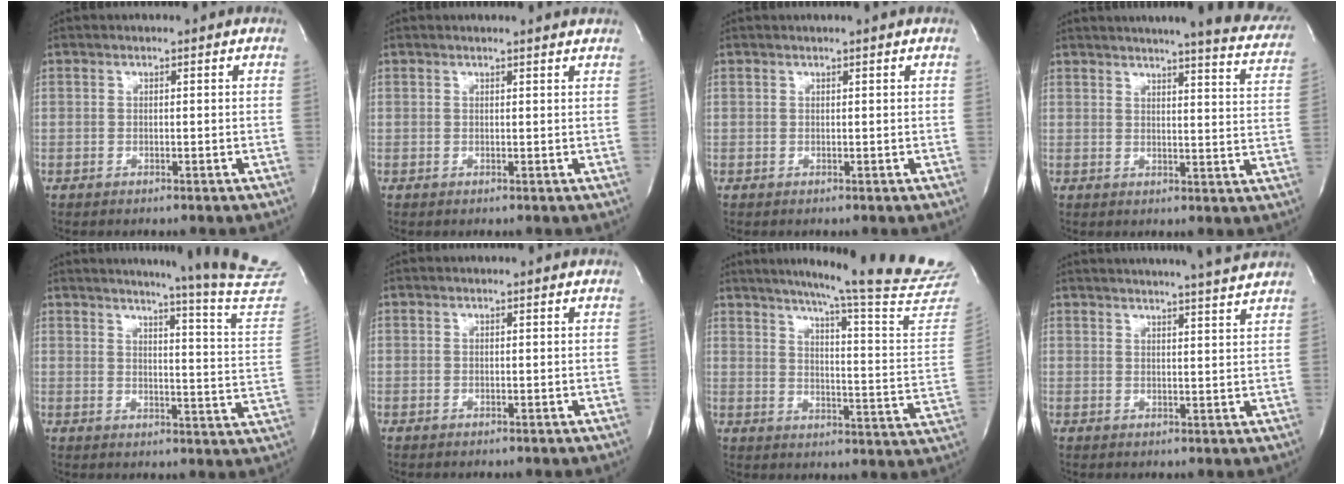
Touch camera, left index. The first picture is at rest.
{"total": 3.3, "force": [3.2, -0.2, 0.8], "torque": [-0.015, -0.001, 0.026]}
{"total": 0.8, "force": [0.6, -0.3, 0.4], "torque": [-0.008, -0.002, 0.017]}
{"total": 17.1, "force": [15.1, 1.3, 7.9], "torque": [-0.092, -0.046, 0.161]}
{"total": 16.2, "force": [14.9, -2.0, 5.8], "torque": [-0.076, -0.126, 0.155]}
{"total": 0.0}
{"total": 24.8, "force": [22.2, -1.8, 10.9], "torque": [-0.164, -0.113, 0.271]}
{"total": 12.8, "force": [11.9, -0.8, 4.6], "torque": [-0.078, -0.017, 0.146]}